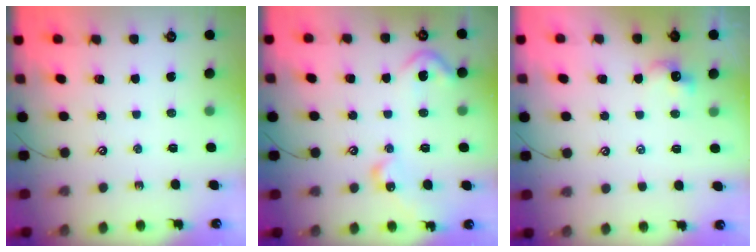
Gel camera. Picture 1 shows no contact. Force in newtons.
{"total": 9.2, "press": 9.2, "slide": 1.1}
{"total": 2.1, "press": 2.1, "slide": 0.3}